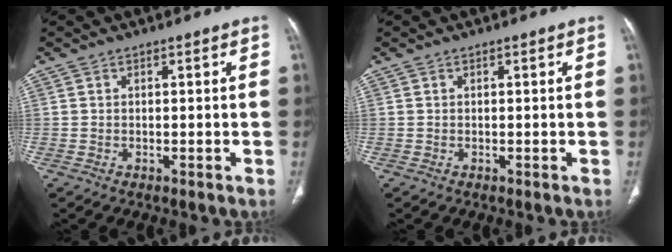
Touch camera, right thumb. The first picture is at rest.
{"total": 0.0}